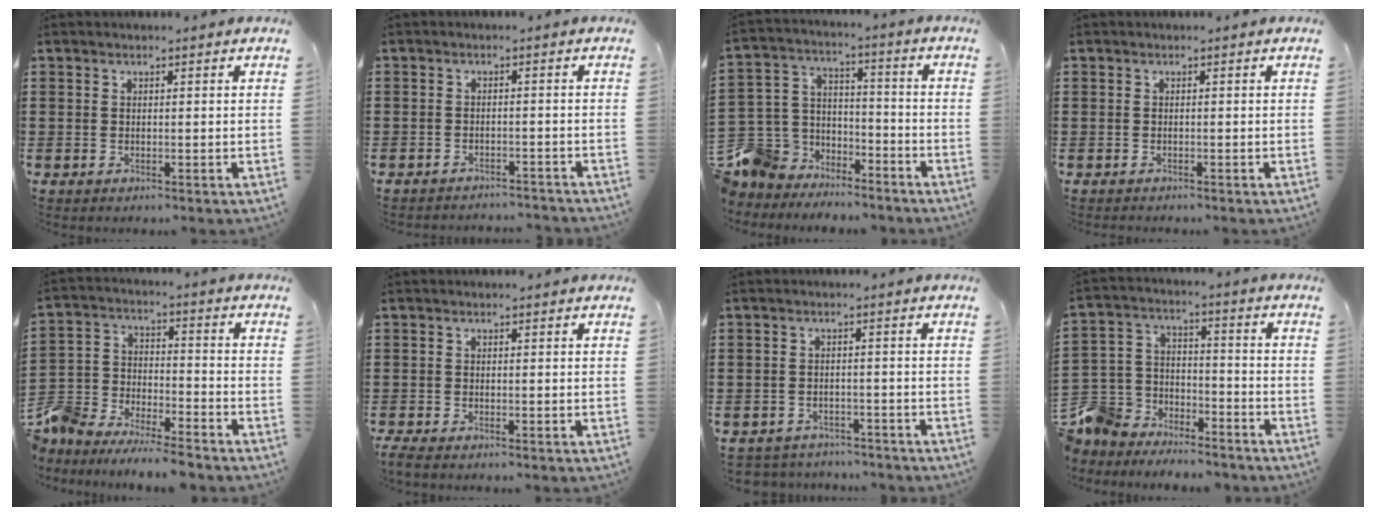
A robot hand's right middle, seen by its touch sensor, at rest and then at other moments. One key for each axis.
{"total": 2.5, "fx": -2.5, "fy": 0.2, "fz": -0.3, "tx": -0.002, "ty": 0.000, "tz": -0.055}
{"total": 8.8, "fx": -6.6, "fy": 5.8, "fz": -0.4, "tx": -0.043, "ty": 0.005, "tz": -0.133}
{"total": 0.6, "fx": -0.5, "fy": 0.2, "fz": -0.1, "tx": 0.001, "ty": 0.002, "tz": -0.012}
{"total": 7.5, "fx": -7.3, "fy": 1.7, "fz": 0.5, "tx": -0.029, "ty": 0.012, "tz": -0.155}
{"total": 1.0, "fx": -0.9, "fy": 0.0, "fz": 0.5, "tx": -0.017, "ty": -0.008, "tz": -0.018}
{"total": 2.4, "fx": -2.4, "fy": 0.4, "fz": -0.2, "tx": -0.005, "ty": -0.002, "tz": -0.053}
{"total": 8.3, "fx": -7.2, "fy": 4.2, "fz": -0.4, "tx": -0.031, "ty": 0.012, "tz": -0.148}